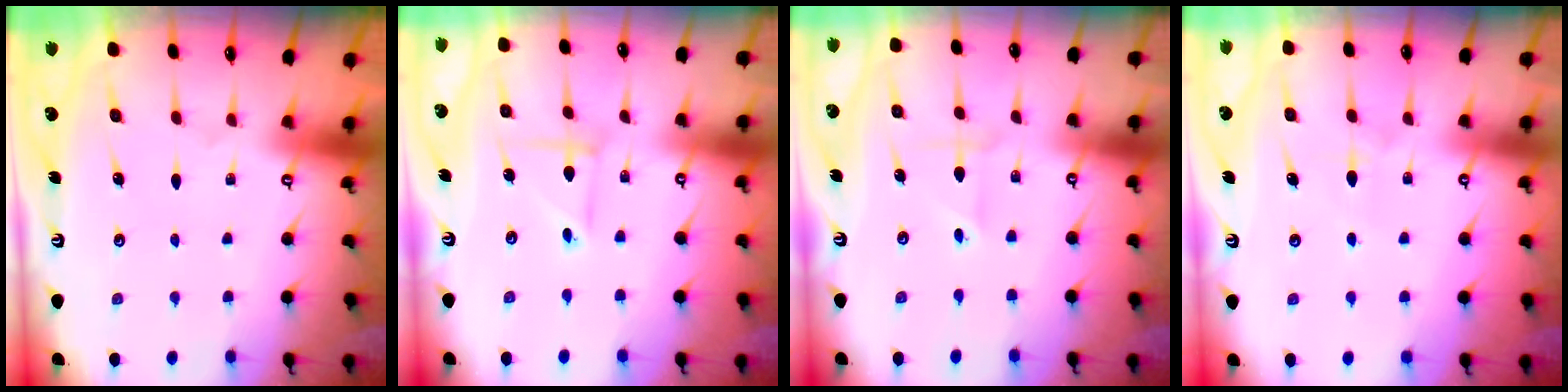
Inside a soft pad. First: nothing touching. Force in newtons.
{"total": 3.4, "press": 3.4, "slide": 0.3}
{"total": 1.8, "press": 1.7, "slide": 0.6}
{"total": 7.1, "press": 7.0, "slide": 0.8}